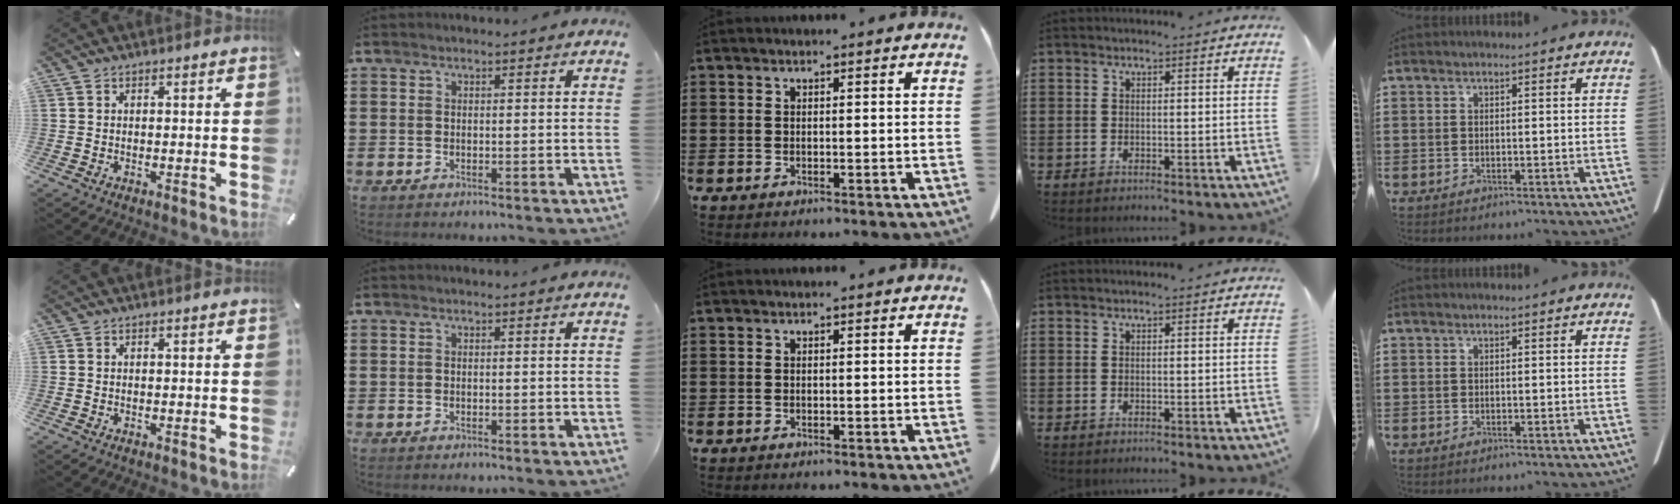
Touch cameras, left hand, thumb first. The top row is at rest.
{}